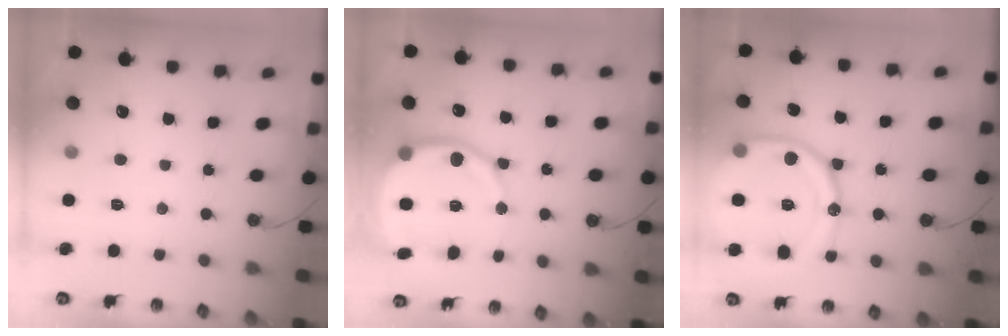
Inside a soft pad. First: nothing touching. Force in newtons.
{"total": 13.5, "press": 13.4, "slide": 1.7}
{"total": 20.7, "press": 20.5, "slide": 2.4}